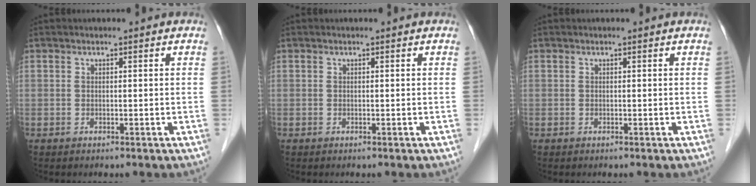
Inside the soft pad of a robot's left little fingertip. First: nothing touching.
{"total": 0.0}
{"total": 0.0}